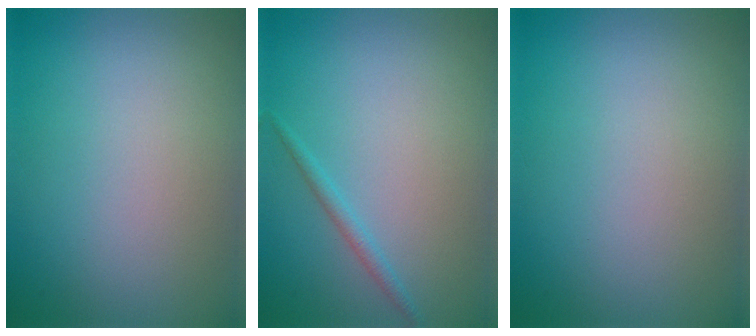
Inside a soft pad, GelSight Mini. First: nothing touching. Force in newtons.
{"total": 1.0, "press": 1.0, "slide": 0.1}
{"total": 0.0}